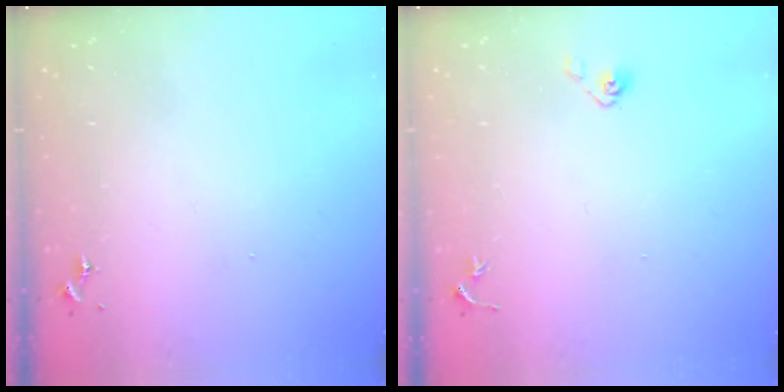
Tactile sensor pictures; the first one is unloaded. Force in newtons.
{"total": 3.9, "press": 3.4, "slide": 1.9}